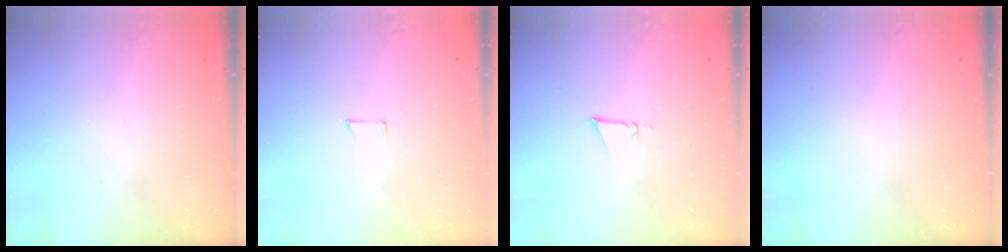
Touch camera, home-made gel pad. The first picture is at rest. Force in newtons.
{"total": 4.1, "press": 4.1, "slide": 0.3}
{"total": 3.0, "press": 2.9, "slide": 0.8}
{"total": 0.0}